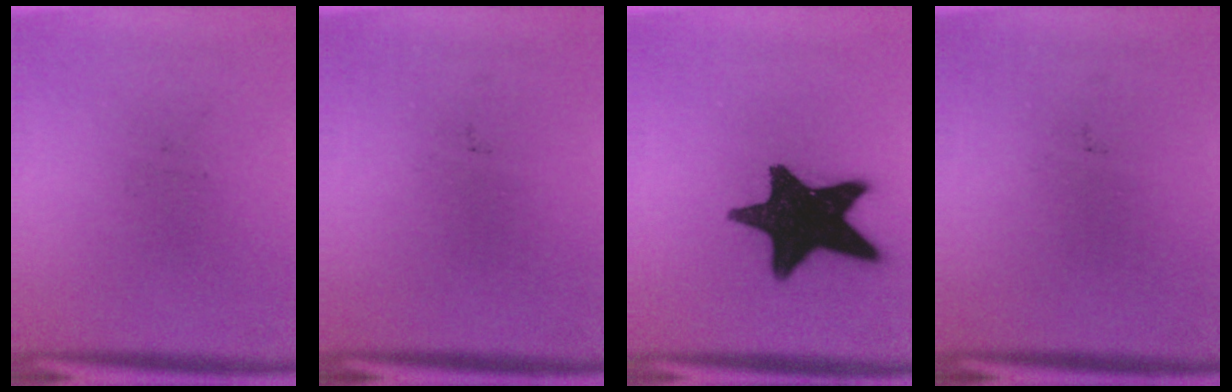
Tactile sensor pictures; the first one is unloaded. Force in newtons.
{"total": 0.0}
{"total": 18.8}
{"total": 0.0}